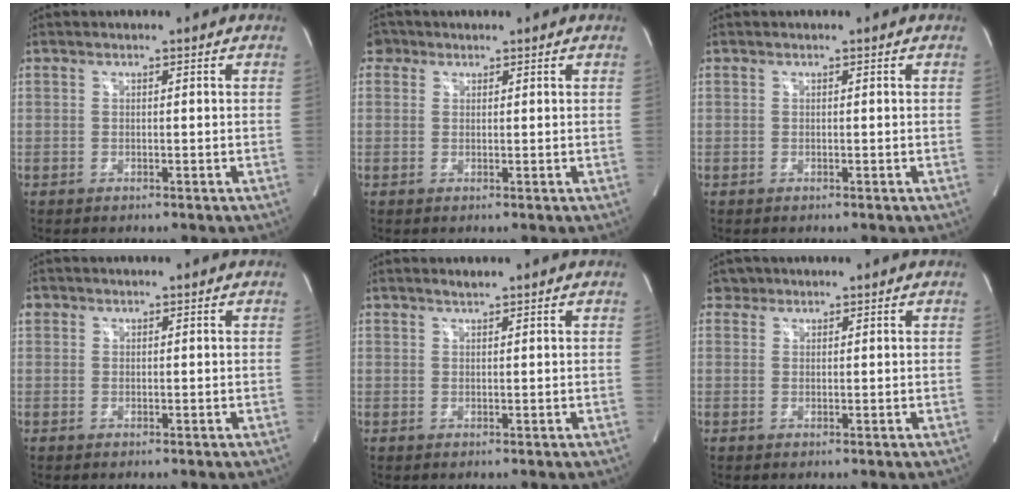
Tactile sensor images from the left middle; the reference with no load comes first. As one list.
[{"total": 2.3, "force": [1.3, 1.9, 0.3], "torque": [-0.002, 0.012, 0.018]}, {"total": 0.0}, {"total": 1.3, "force": [0.6, 1.1, 0.2], "torque": [0.000, 0.013, 0.010]}, {"total": 0.8, "force": [0.8, 0.0, 0.2], "torque": [-0.008, 0.003, 0.018]}, {"total": 1.6, "force": [1.2, 1.1, -0.4], "torque": [0.013, 0.008, 0.015]}]